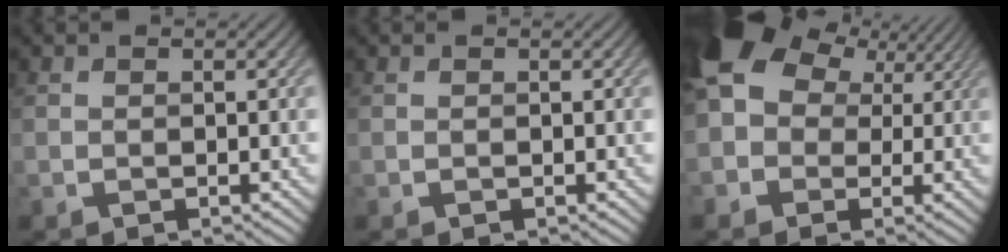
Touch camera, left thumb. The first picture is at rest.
{"total": 0.0}
{"total": 12.3, "force": [3.3, 9.8, 6.5], "torque": [-0.165, 0.029, 0.044]}